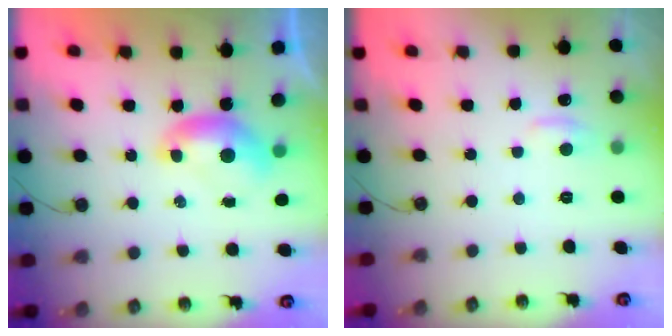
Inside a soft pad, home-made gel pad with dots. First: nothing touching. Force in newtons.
{"total": 0.8, "press": 0.1, "slide": 0.8}